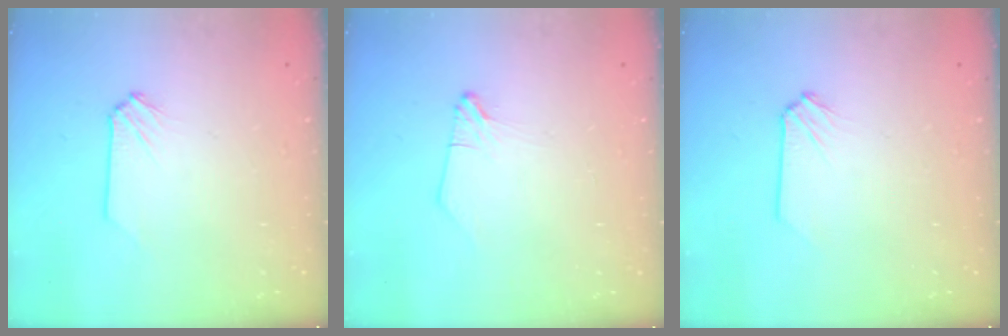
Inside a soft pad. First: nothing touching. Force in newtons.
{"total": 1.0, "press": 1.0, "slide": 0.1}
{"total": 0.0}